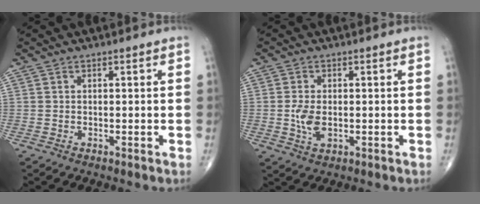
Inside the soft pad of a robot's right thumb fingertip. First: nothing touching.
{"total": 4.4, "force": [-0.5, 2.5, 3.6], "torque": [-0.073, -0.004, -0.008]}